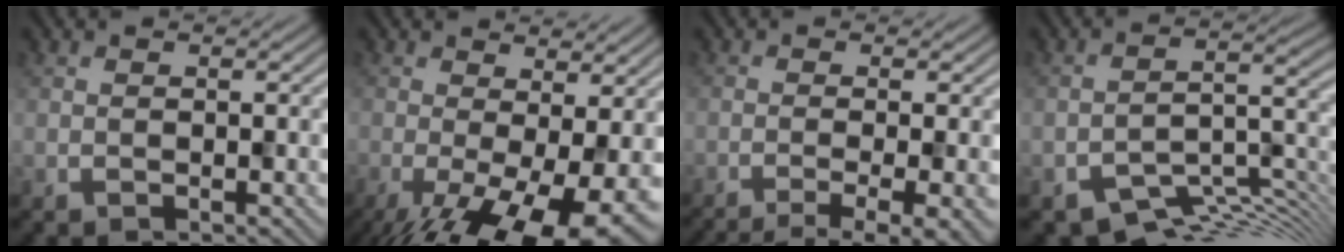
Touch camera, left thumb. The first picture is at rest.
{"total": 11.8, "force": [-4.4, 3.8, 10.3], "torque": [-0.173, -0.025, -0.054]}
{"total": 8.2, "force": [-5.7, 1.4, 5.7], "torque": [-0.078, -0.001, -0.071]}
{"total": 7.8, "force": [-5.7, 2.7, 4.5], "torque": [-0.057, -0.012, -0.098]}